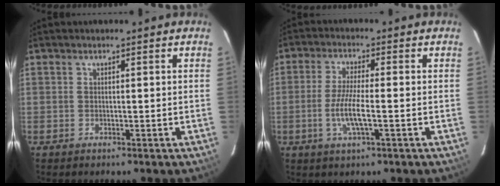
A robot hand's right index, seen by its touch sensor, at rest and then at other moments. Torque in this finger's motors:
{"motor_torque": [0.79, -0.65, 0.70, 0.15]}